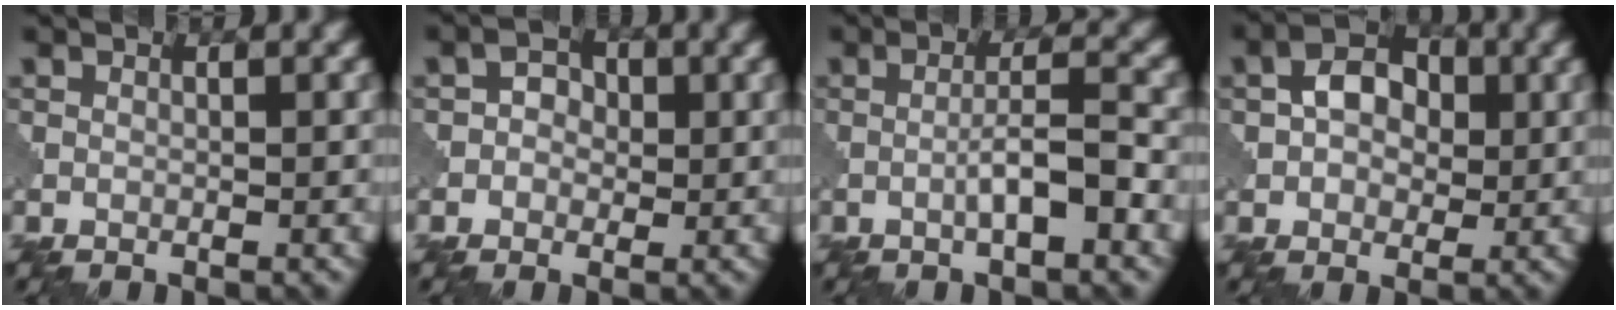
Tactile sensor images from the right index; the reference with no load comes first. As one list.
[{"total": 2.0, "force": [-0.2, 1.8, 0.9], "torque": [-0.002, 0.003, -0.010]}, {"total": 3.4, "force": [-1.2, 0.4, 3.2], "torque": [-0.054, 0.011, -0.024]}, {"total": 4.6, "force": [0.6, 3.4, 3.1], "torque": [-0.048, 0.009, -0.002]}]